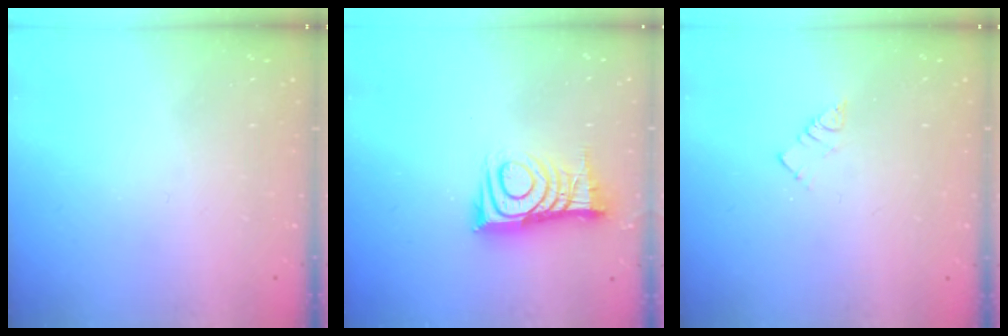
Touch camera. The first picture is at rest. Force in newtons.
{"total": 12.2, "press": 12.1, "slide": 0.9}
{"total": 3.2, "press": 3.2, "slide": 0.0}